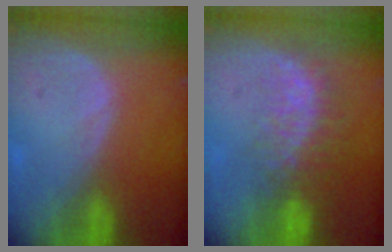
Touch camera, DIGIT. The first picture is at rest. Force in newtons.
{"total": 8.3, "press": 7.0, "slide": 4.4}